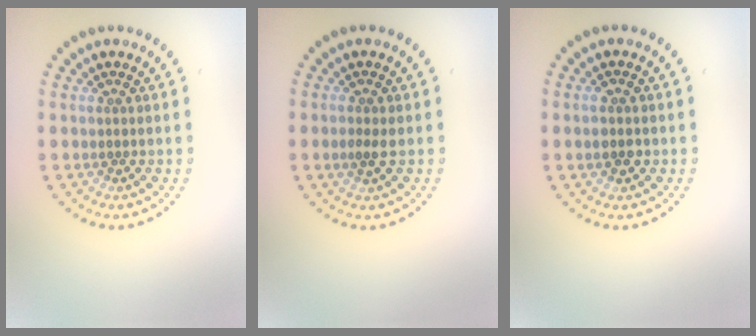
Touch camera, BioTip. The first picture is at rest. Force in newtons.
{"total": 1.3, "press": 1.3, "slide": 0.4}
{"total": 1.3, "press": 1.3, "slide": 0.2}